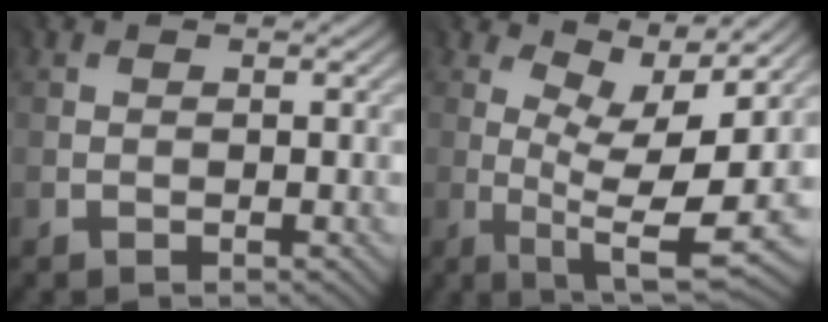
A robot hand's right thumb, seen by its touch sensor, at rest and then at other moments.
{"total": 9.4, "force": [2.2, 2.5, 8.8], "torque": [-0.151, 0.000, 0.055]}